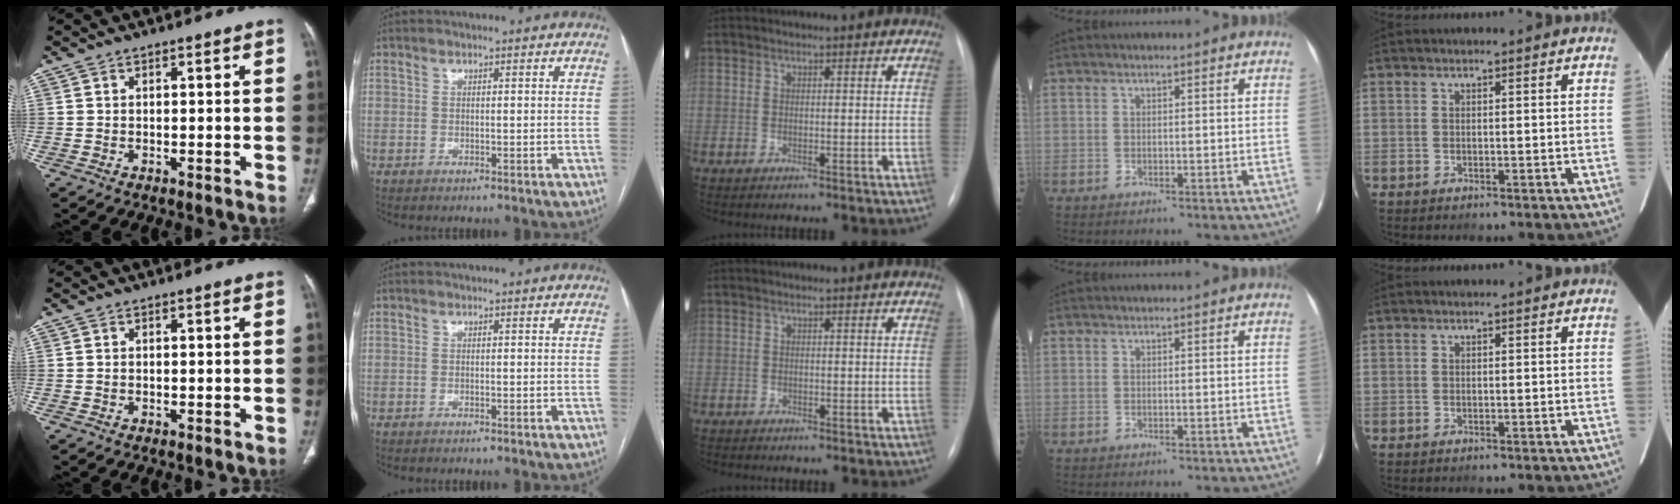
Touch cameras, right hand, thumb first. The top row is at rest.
{"middle": {"total": 1.3, "force": [-1.1, 0.5, 0.4], "torque": [-0.007, 0.001, -0.016]}}